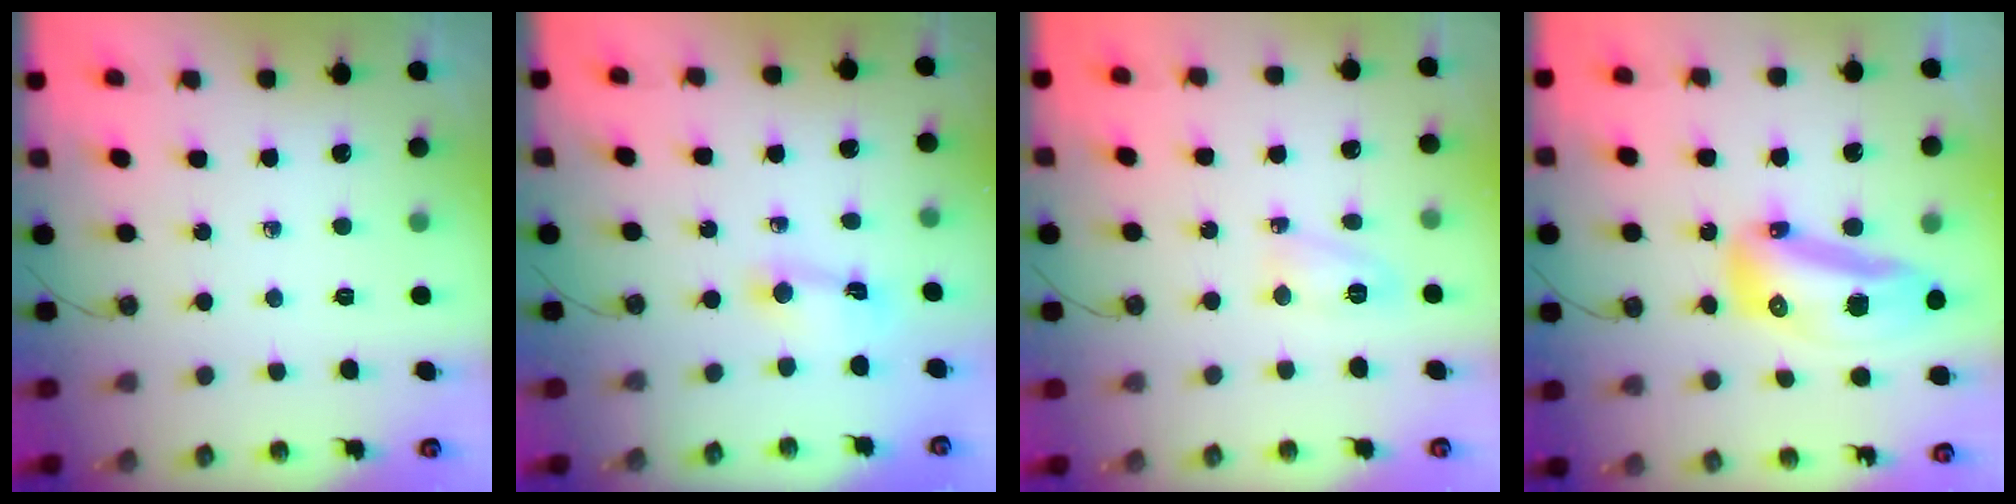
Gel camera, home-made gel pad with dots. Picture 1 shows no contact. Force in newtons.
{"total": 2.4, "press": 2.4, "slide": 0.3}
{"total": 4.6, "press": 4.6, "slide": 0.7}
{"total": 14.8, "press": 14.7, "slide": 1.8}